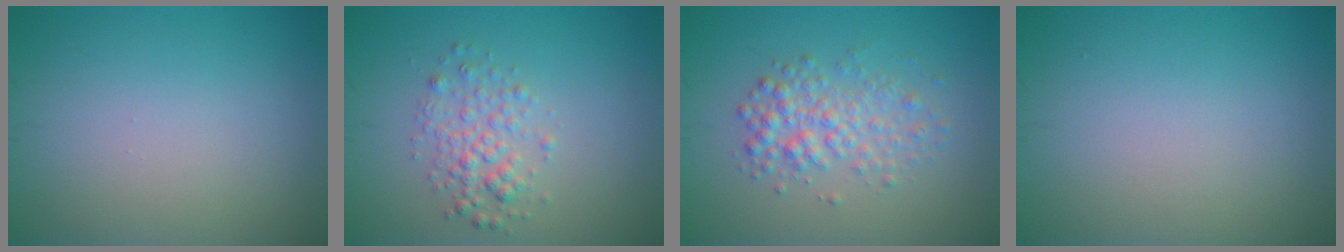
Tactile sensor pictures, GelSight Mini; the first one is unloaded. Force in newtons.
{"total": 2.5, "press": 2.5, "slide": 0.1}
{"total": 3.1, "press": 3.1, "slide": 0.1}
{"total": 0.0}